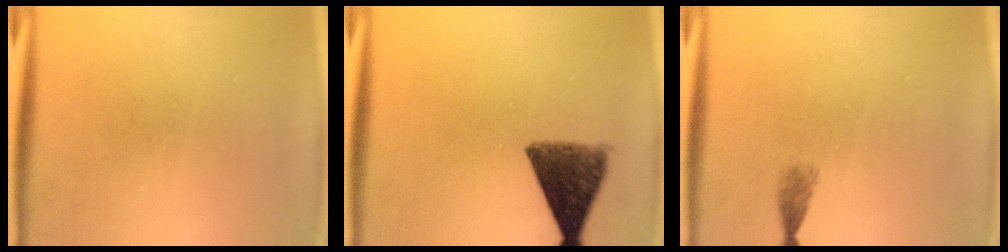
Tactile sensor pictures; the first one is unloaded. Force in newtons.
{"total": 9.3}
{"total": 1.3}